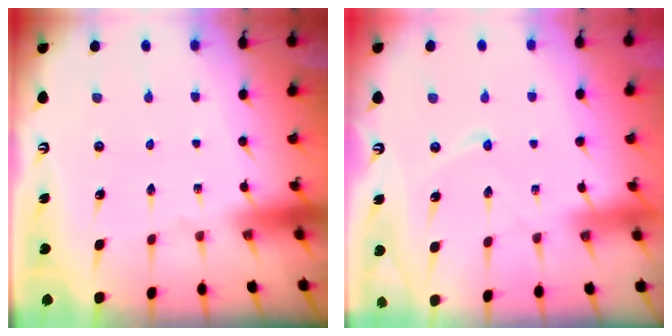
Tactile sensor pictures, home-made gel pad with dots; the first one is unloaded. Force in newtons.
{"total": 3.7, "press": 3.7, "slide": 0.1}